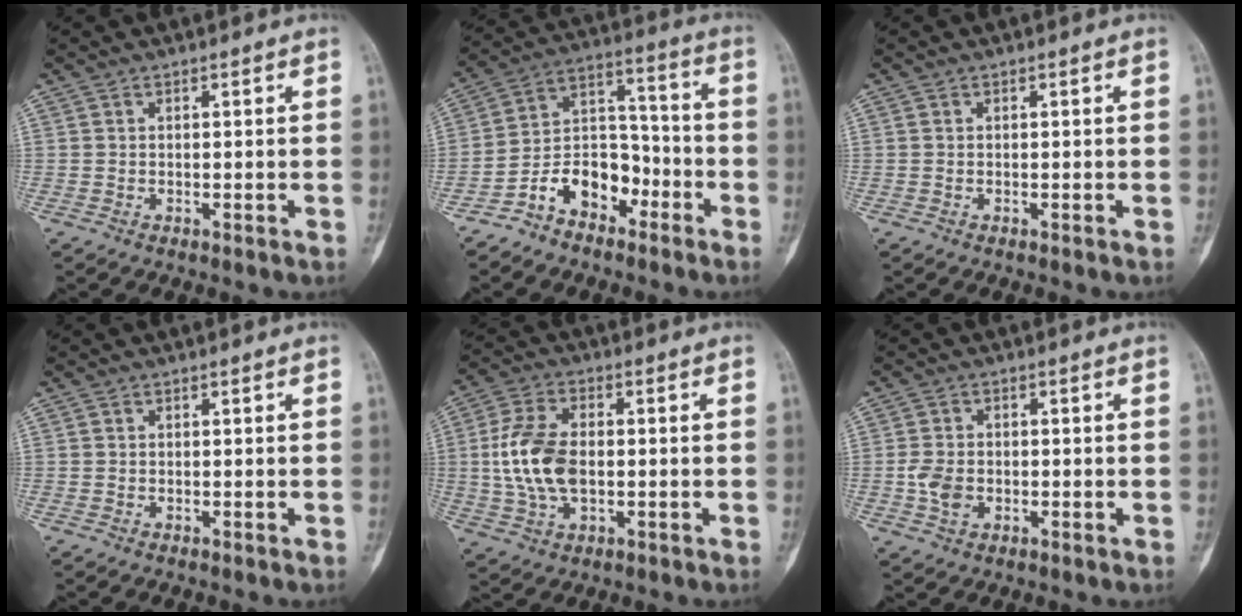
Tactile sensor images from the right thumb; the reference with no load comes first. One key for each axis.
{"total": 11.4, "fx": -6.7, "fy": 7.4, "fz": 5.5, "tx": -0.069, "ty": 0.080, "tz": -0.131}
{"total": 0.0}
{"total": 0.0}
{"total": 11.8, "fx": -0.4, "fy": 6.9, "fz": 9.5, "tx": -0.193, "ty": 0.009, "tz": -0.008}
{"total": 4.6, "fx": -0.8, "fy": 3.4, "fz": 3.0, "tx": -0.051, "ty": 0.006, "tz": -0.013}